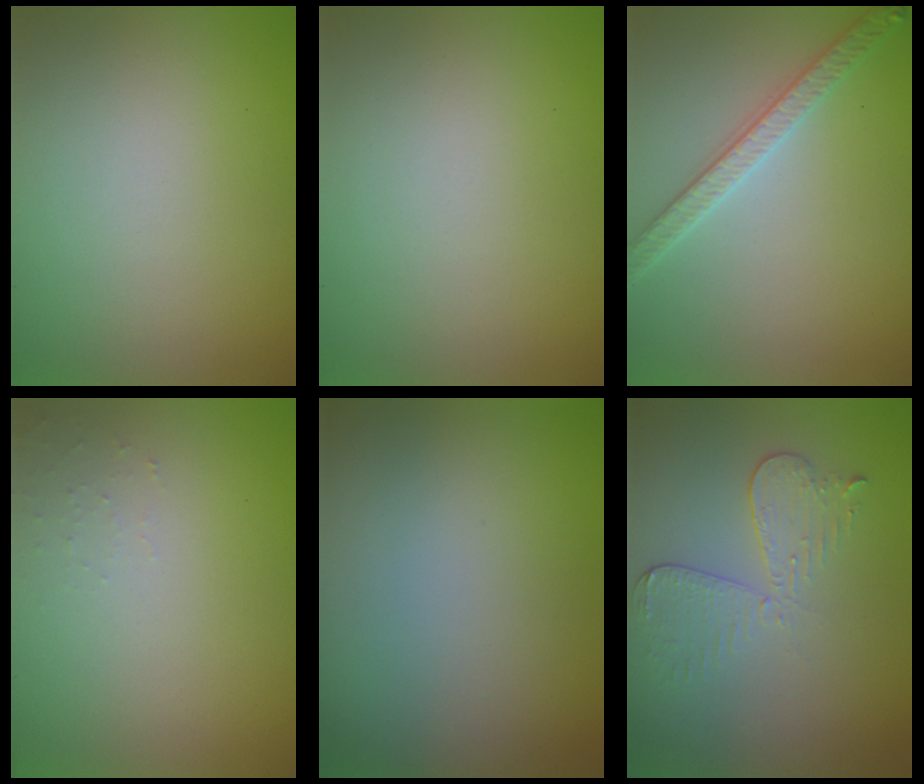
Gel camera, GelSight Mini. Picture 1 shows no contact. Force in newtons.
{"total": 0.0}
{"total": 3.0, "press": 2.9, "slide": 0.7}
{"total": 0.7, "press": 0.7, "slide": 0.1}
{"total": 0.0}
{"total": 2.9, "press": 2.6, "slide": 1.4}